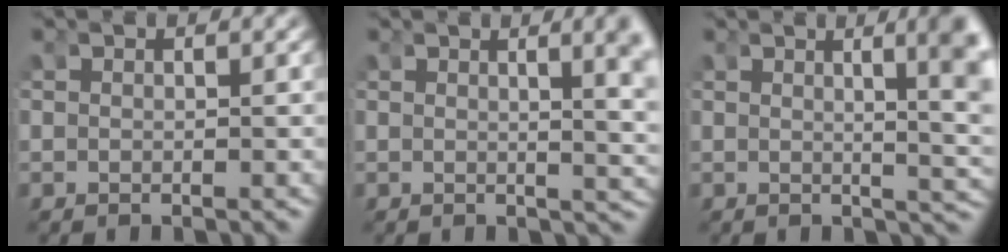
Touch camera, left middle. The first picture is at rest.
{"total": 4.7, "force": [1.7, 0.8, 4.4], "torque": [-0.035, 0.010, 0.019]}
{"total": 6.6, "force": [1.8, 1.7, 6.1], "torque": [-0.051, 0.012, 0.022]}